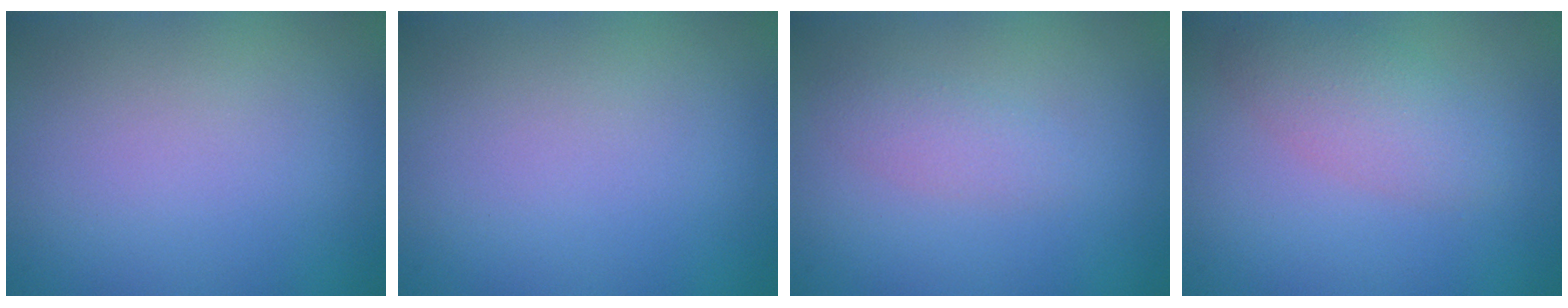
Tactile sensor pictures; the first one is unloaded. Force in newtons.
{"total": 0.0}
{"total": 1.5, "press": 1.5, "slide": 0.1}
{"total": 3.0, "press": 3.0, "slide": 0.1}